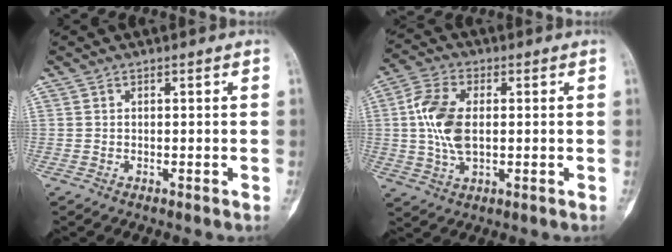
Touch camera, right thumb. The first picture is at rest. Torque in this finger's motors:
{"motor_torque": [1.07, 1.39, 0.71, -0.62, 0.36]}